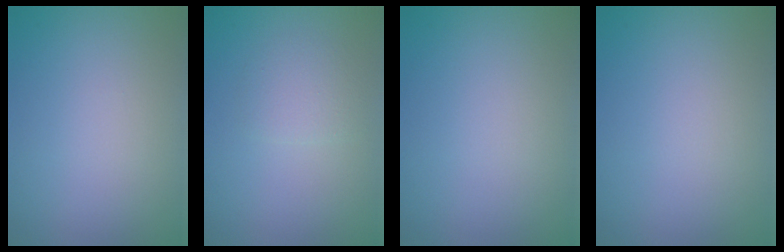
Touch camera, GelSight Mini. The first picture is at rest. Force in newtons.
{"total": 2.9, "press": 2.9, "slide": 0.2}
{"total": 0.0}
{"total": 0.0}